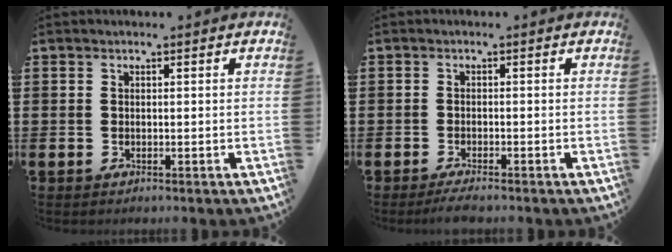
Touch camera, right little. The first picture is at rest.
{"total": 1.4, "force": [-1.1, 0.1, 0.9], "torque": [-0.016, -0.001, -0.021]}